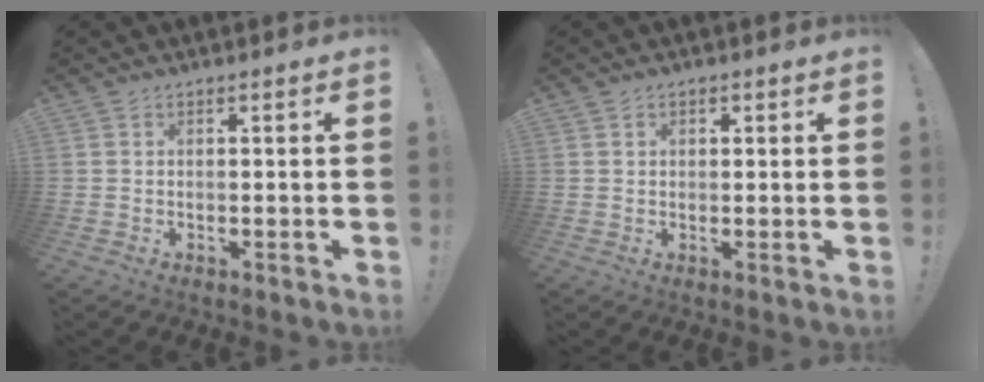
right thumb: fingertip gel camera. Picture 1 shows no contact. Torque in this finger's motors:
{"motor_torque": [0.21, -0.07, 0.02, -0.02, -0.03]}